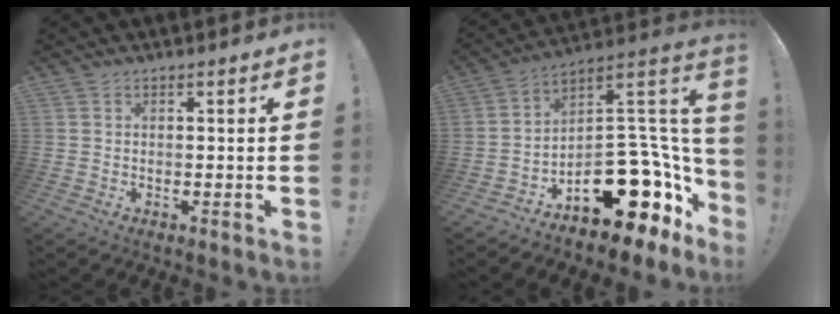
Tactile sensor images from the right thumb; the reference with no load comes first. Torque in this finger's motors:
{"motor_torque": [3.00, 2.01, 1.26, -1.51, 0.47]}